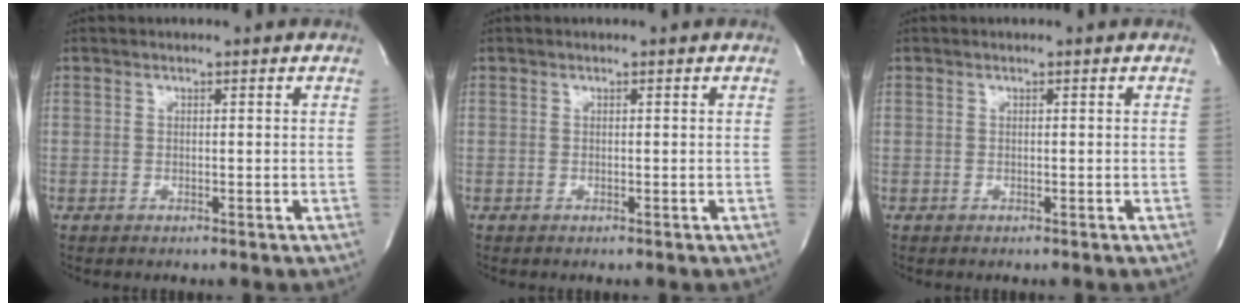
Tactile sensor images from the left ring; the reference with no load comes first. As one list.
[{"total": 0.0}, {"total": 0.0}]